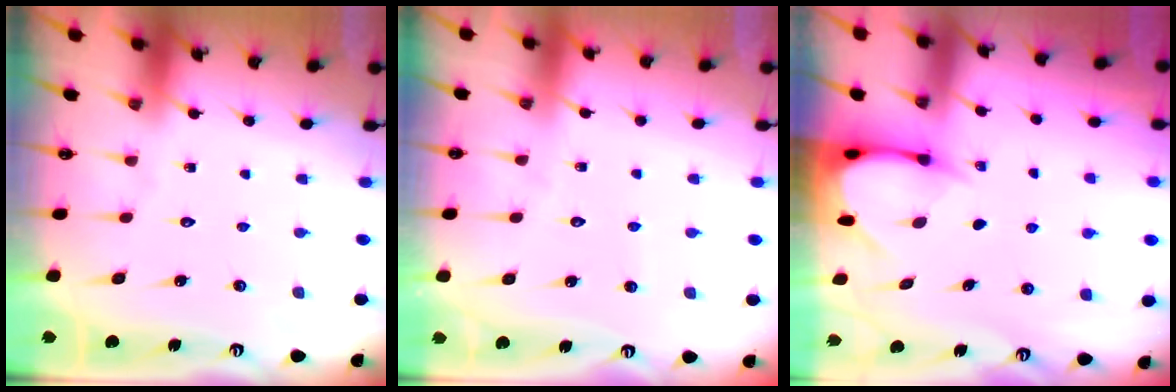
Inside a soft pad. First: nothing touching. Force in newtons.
{"total": 2.3, "press": 2.3, "slide": 0.3}
{"total": 3.7, "press": 3.6, "slide": 0.3}